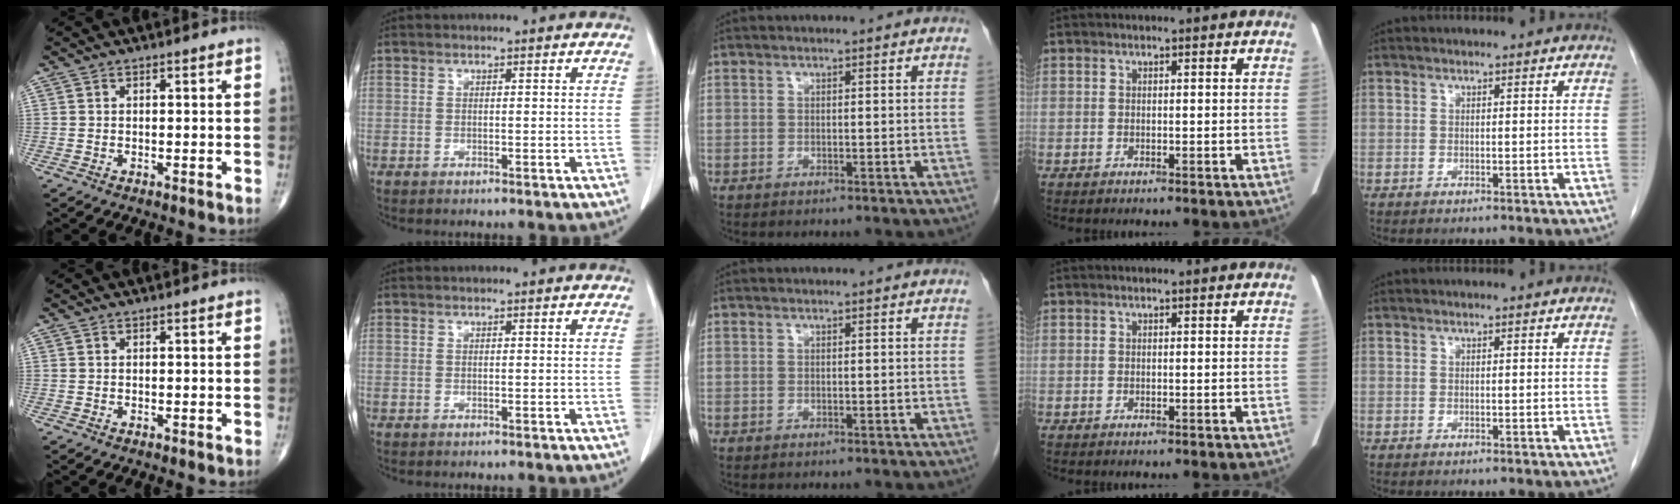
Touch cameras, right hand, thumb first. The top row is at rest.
{}